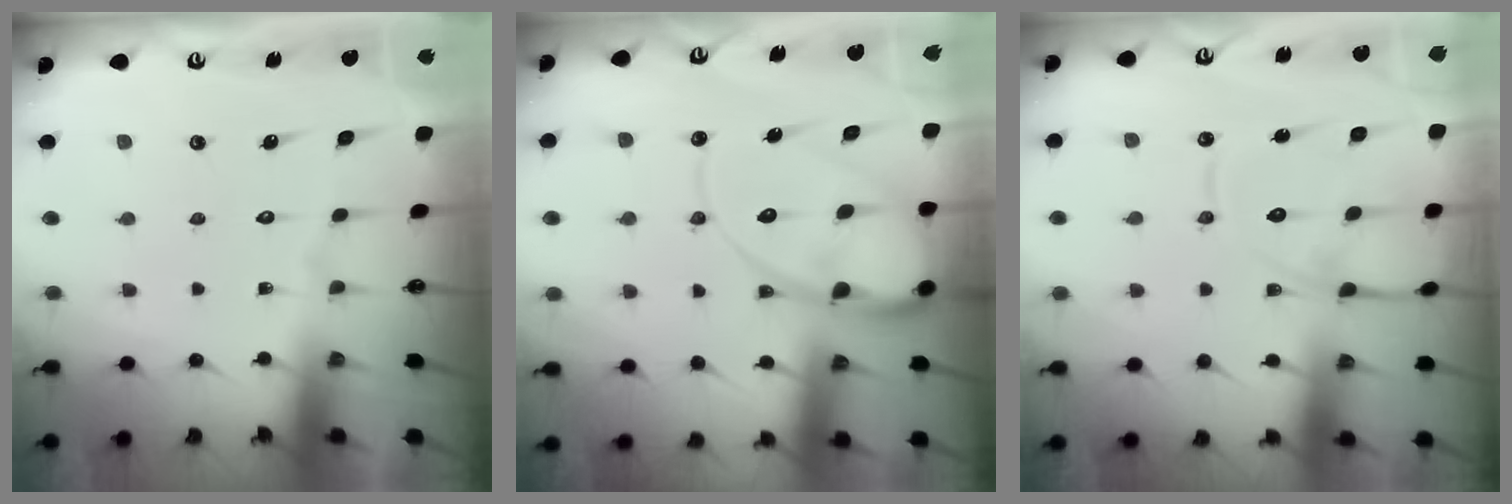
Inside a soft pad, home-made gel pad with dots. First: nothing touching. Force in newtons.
{"total": 15.9, "press": 15.8, "slide": 1.7}
{"total": 13.3, "press": 13.2, "slide": 1.0}